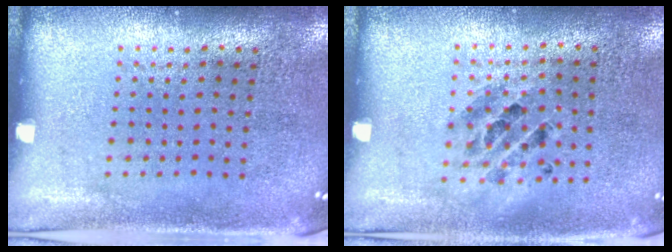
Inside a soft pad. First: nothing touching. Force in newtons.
{"total": 0.9, "press": 0.9, "slide": 0.2}